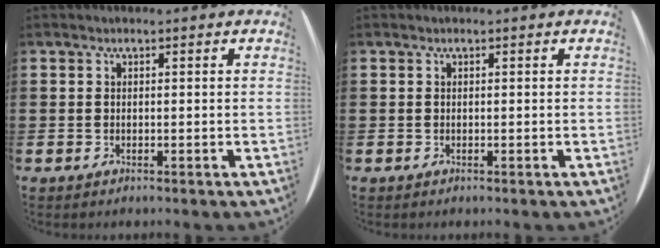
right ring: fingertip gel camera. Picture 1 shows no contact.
{"total": 0.0}